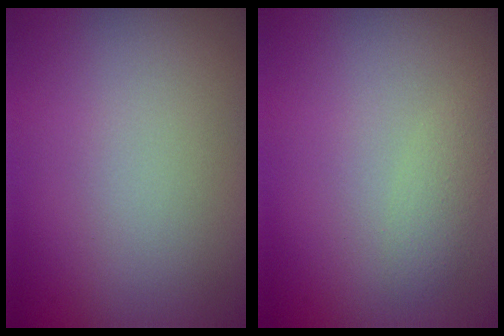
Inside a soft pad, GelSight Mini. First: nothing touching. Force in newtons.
{"total": 1.4, "press": 1.4, "slide": 0.1}